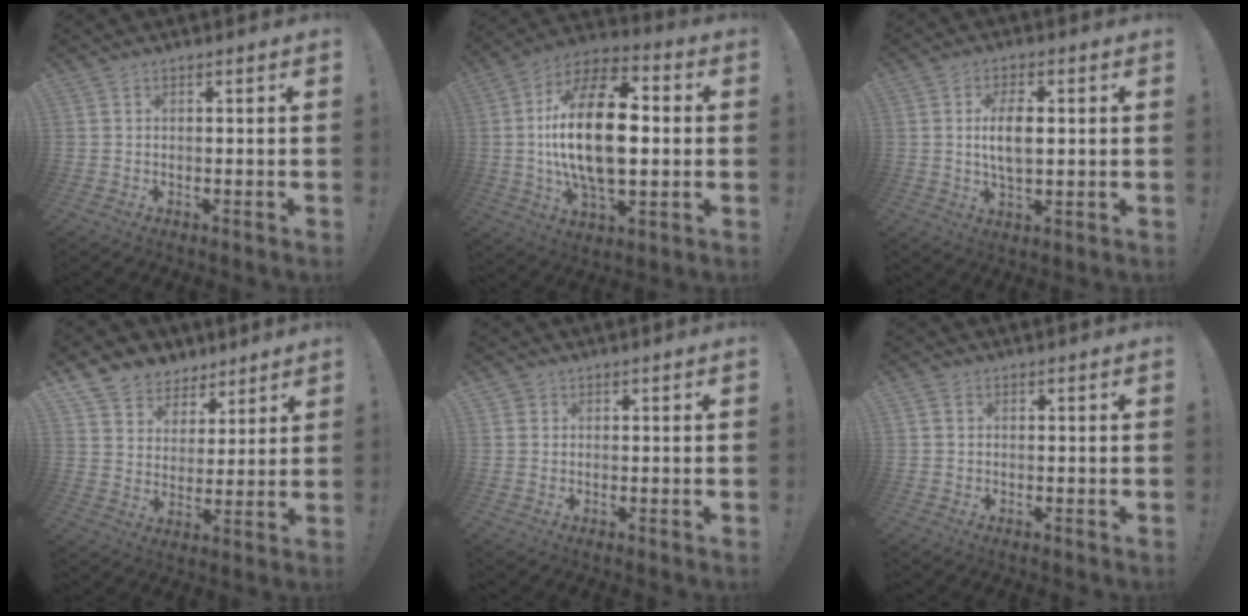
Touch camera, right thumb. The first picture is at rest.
{"total": 24.6, "force": [0.2, 12.6, 21.1], "torque": [-0.388, 0.001, -0.005]}
{"total": 7.5, "force": [0.9, 3.6, 6.5], "torque": [-0.114, -0.004, 0.009]}
{"total": 8.0, "force": [5.5, 5.8, 0.6], "torque": [-0.009, -0.048, 0.110]}
{"total": 1.4, "force": [0.7, 1.2, 0.2], "torque": [0.003, -0.003, 0.011]}
{"total": 1.0, "force": [0.3, 0.8, 0.4], "torque": [-0.007, 0.004, 0.006]}